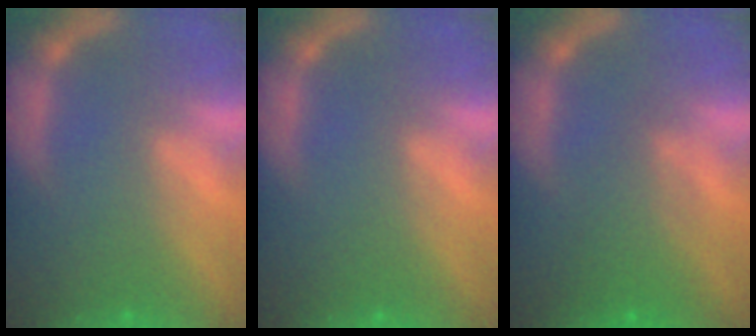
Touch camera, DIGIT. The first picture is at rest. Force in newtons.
{"total": 0.0}
{"total": 3.6}